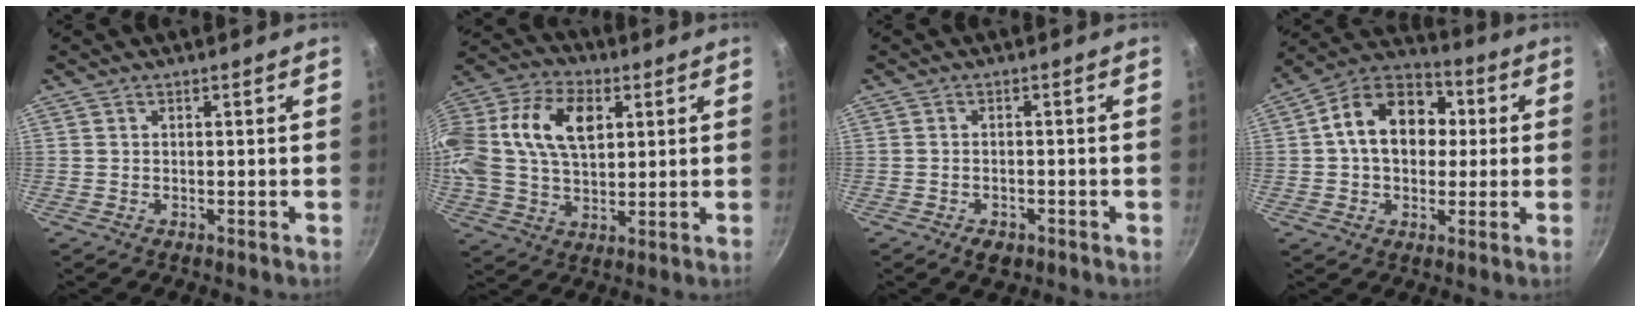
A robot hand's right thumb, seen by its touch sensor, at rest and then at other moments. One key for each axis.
{"total": 20.9, "fx": 4.8, "fy": 13.7, "fz": 15.0, "tx": -0.307, "ty": 0.025, "tz": 0.075}
{"total": 3.2, "fx": -1.8, "fy": 2.0, "fz": 1.7, "tx": -0.026, "ty": 0.014, "tz": -0.022}
{"total": 15.6, "fx": 1.9, "fy": 11.4, "fz": 10.4, "tx": -0.130, "ty": 0.031, "tz": 0.010}